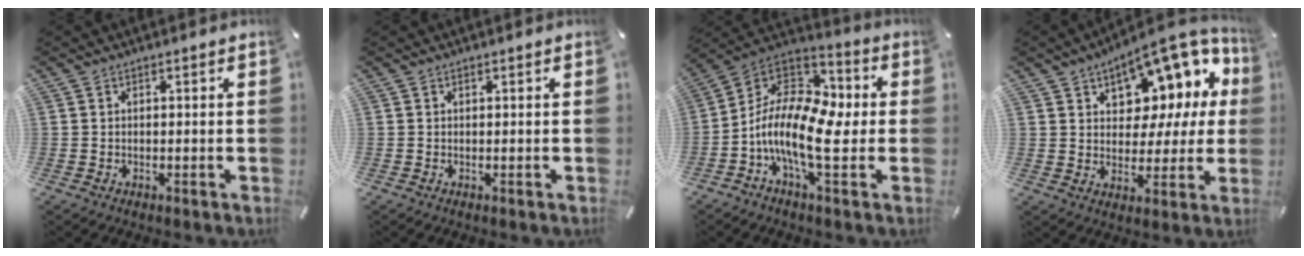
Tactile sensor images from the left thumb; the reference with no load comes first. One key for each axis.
{"total": 0.0}
{"total": 15.8, "fx": -4.7, "fy": 7.3, "fz": 13.3, "tx": -0.283, "ty": -0.001, "tz": -0.083}
{"total": 13.3, "fx": 8.1, "fy": 8.1, "fz": 6.8, "tx": -0.089, "ty": -0.068, "tz": 0.140}